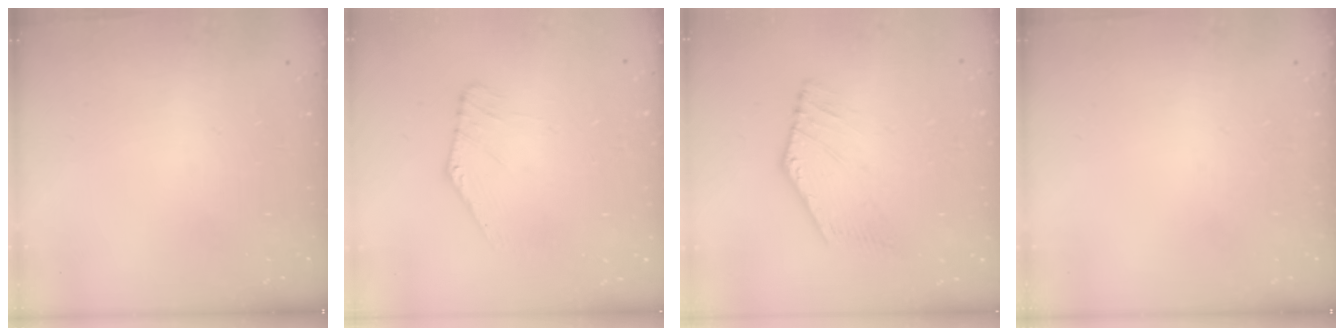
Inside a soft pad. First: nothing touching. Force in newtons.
{"total": 2.7, "press": 2.7, "slide": 0.1}
{"total": 1.0, "press": 0.8, "slide": 0.5}
{"total": 0.0}